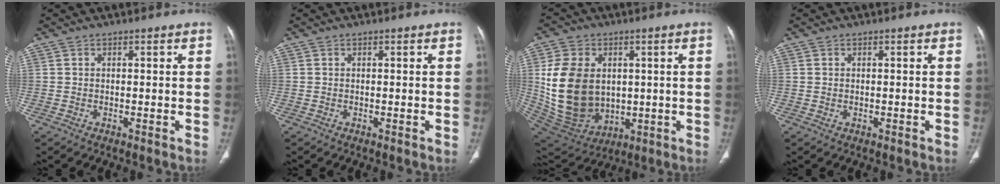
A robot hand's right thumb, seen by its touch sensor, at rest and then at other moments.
{"total": 0.0}
{"total": 18.9, "force": [1.8, 14.1, 12.5], "torque": [-0.217, -0.012, 0.064]}
{"total": 0.0}